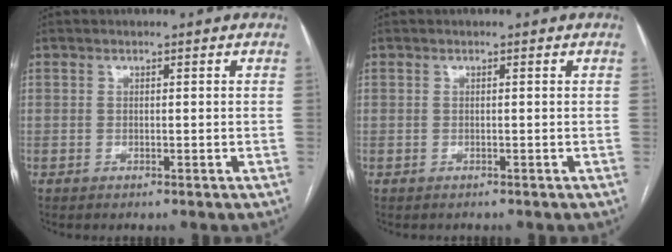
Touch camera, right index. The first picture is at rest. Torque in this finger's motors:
{"motor_torque": [-0.11, 0.02, 0.01, -0.01]}